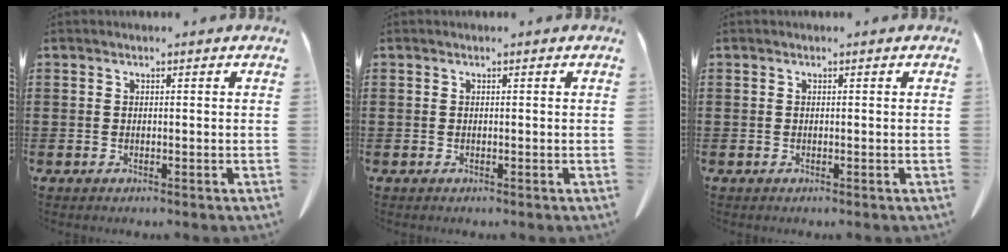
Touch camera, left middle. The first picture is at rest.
{"total": 0.0}
{"total": 0.0}